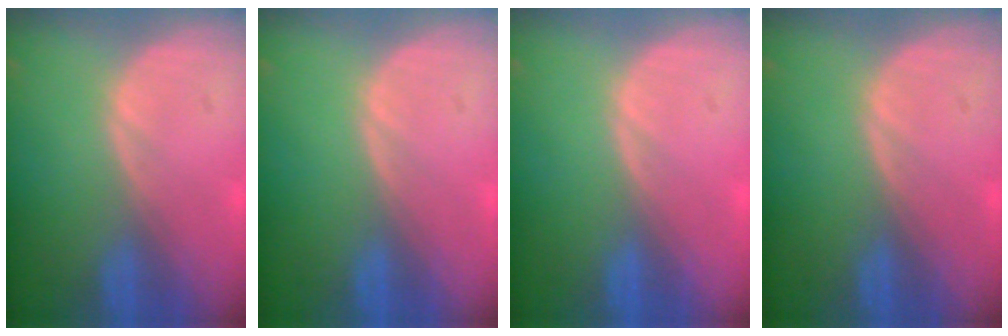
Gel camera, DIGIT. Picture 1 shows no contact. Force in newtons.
{"total": 0.0}
{"total": 0.0}
{"total": 0.0}